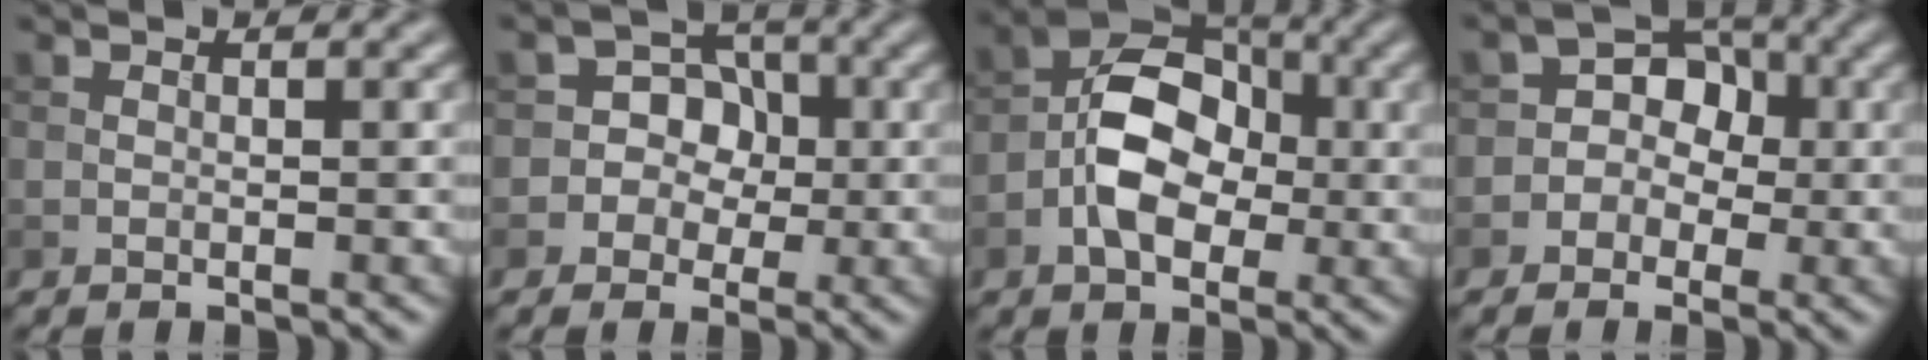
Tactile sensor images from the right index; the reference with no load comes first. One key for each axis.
{"total": 4.3, "fx": -0.7, "fy": 4.1, "fz": 1.2, "tx": 0.004, "ty": 0.025, "tz": -0.032}
{"total": 6.9, "fx": -1.4, "fy": 4.4, "fz": 5.1, "tx": -0.080, "ty": 0.010, "tz": -0.031}
{"total": 4.6, "fx": -0.9, "fy": 4.2, "fz": 1.7, "tx": 0.009, "ty": 0.028, "tz": -0.034}